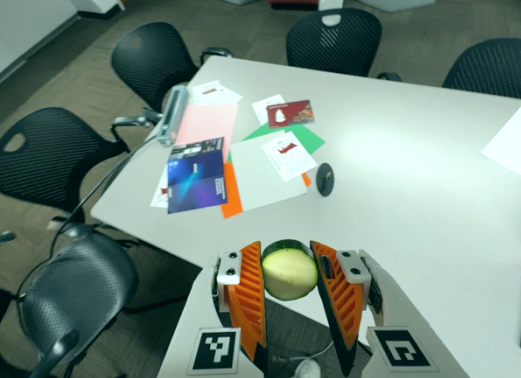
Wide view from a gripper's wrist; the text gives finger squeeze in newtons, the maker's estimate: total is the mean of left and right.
{"total": 10.8, "left": 10.5, "right": 11.1}